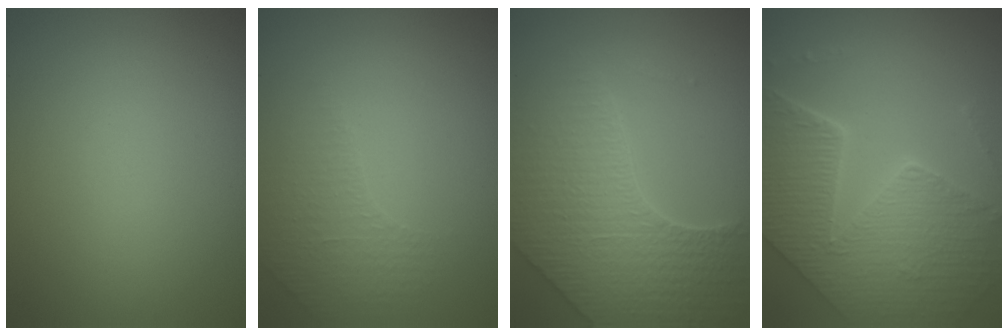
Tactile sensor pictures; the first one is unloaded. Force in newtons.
{"total": 1.3, "press": 0.9, "slide": 0.9}
{"total": 7.8, "press": 5.7, "slide": 5.4}
{"total": 8.5, "press": 6.0, "slide": 6.1}